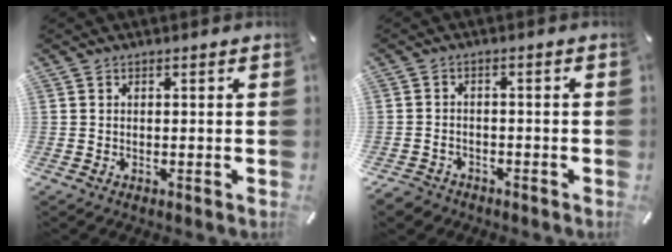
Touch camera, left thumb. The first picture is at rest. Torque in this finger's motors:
{"motor_torque": [-0.14, 0.22, 0.07, 0.05, 0.05]}